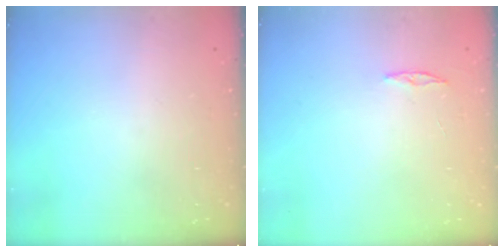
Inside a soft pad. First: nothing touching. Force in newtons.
{"total": 3.0, "press": 2.9, "slide": 0.3}